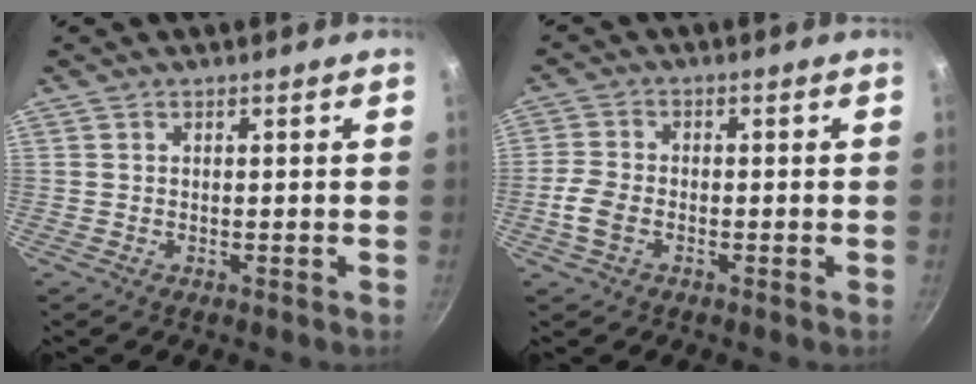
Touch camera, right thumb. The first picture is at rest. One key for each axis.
{"total": 4.8, "fx": -1.8, "fy": 3.0, "fz": 3.3, "tx": -0.071, "ty": 0.012, "tz": -0.042}